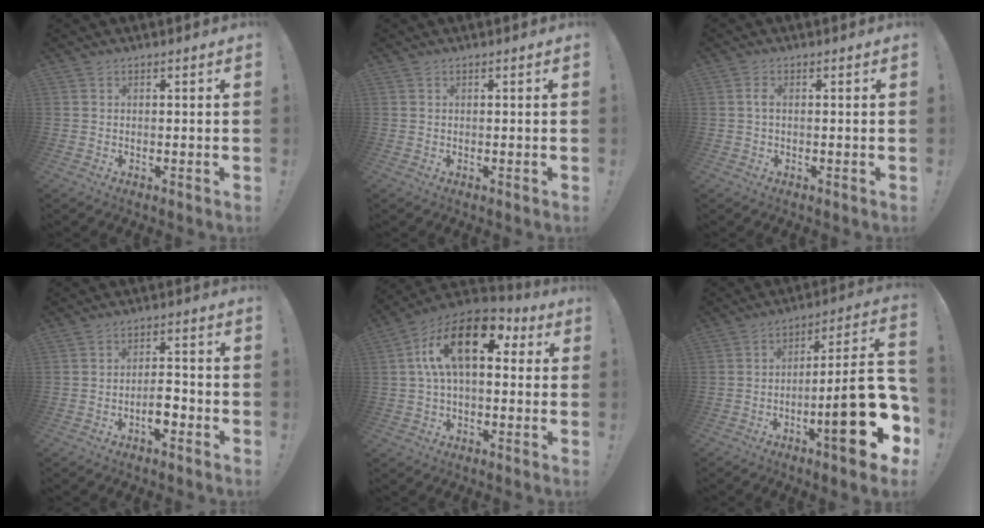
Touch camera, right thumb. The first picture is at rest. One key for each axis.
{"total": 0.0}
{"total": 1.8, "fx": -0.1, "fy": 0.6, "fz": 1.7, "tx": -0.039, "ty": 0.008, "tz": -0.001}
{"total": 5.8, "fx": -2.9, "fy": 2.2, "fz": 4.6, "tx": -0.071, "ty": 0.011, "tz": -0.047}
{"total": 18.0, "fx": 5.7, "fy": 8.6, "fz": 14.8, "tx": -0.261, "ty": -0.014, "tz": 0.092}
{"total": 22.6, "fx": -7.1, "fy": 5.4, "fz": 20.8, "tx": -0.289, "ty": 0.037, "tz": -0.105}